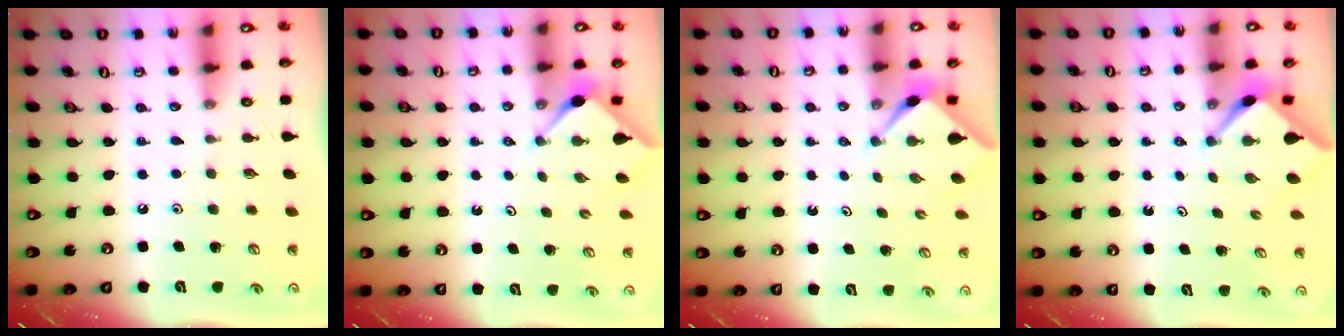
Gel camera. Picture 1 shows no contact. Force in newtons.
{"total": 2.9, "press": 2.9, "slide": 0.4}
{"total": 2.3, "press": 2.2, "slide": 0.3}
{"total": 2.6, "press": 2.5, "slide": 0.4}